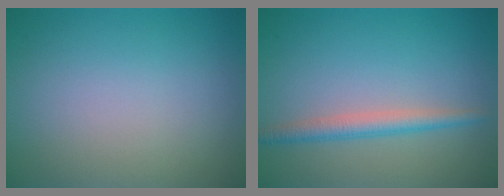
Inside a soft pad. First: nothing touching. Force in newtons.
{"total": 2.4, "press": 2.4, "slide": 0.0}